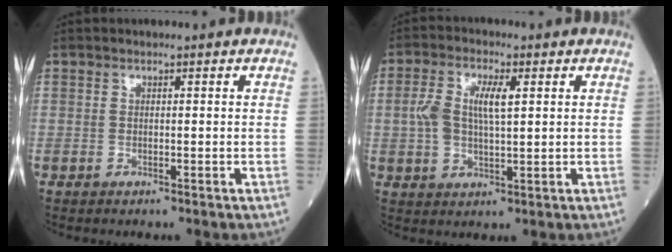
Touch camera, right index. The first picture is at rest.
{"total": 7.0, "force": [1.4, 2.5, 6.4], "torque": [-0.141, 0.016, 0.029]}